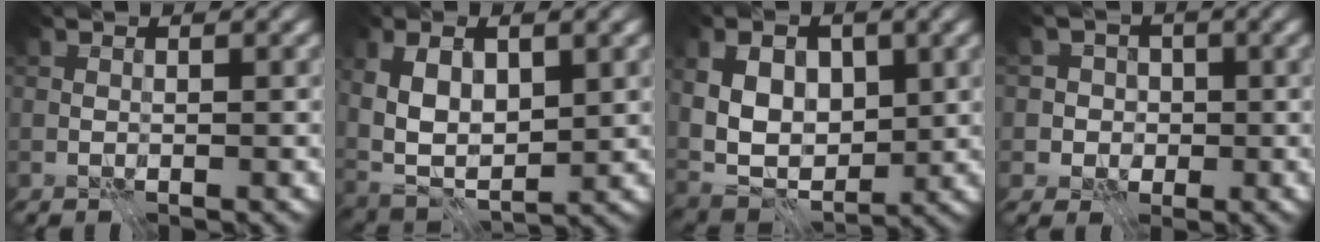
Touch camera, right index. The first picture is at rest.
{"total": 7.1, "force": [1.3, 3.9, 5.8], "torque": [-0.122, -0.002, 0.020]}
{"total": 7.2, "force": [1.4, 4.8, 5.1], "torque": [-0.093, -0.004, 0.019]}
{"total": 3.4, "force": [0.0, 3.3, 1.0], "torque": [0.010, 0.012, -0.013]}